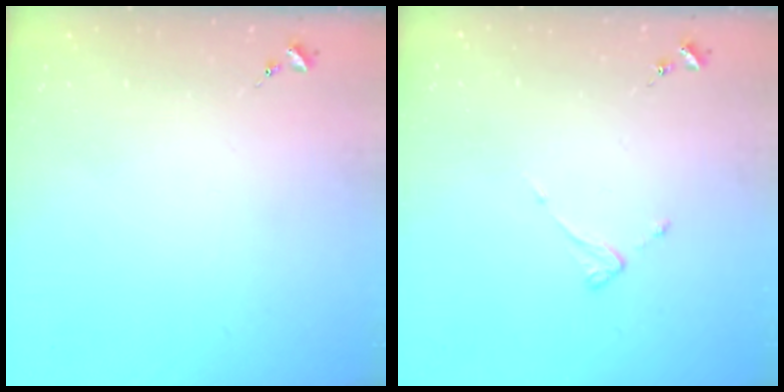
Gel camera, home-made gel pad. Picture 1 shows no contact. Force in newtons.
{"total": 3.6, "press": 3.6, "slide": 0.2}